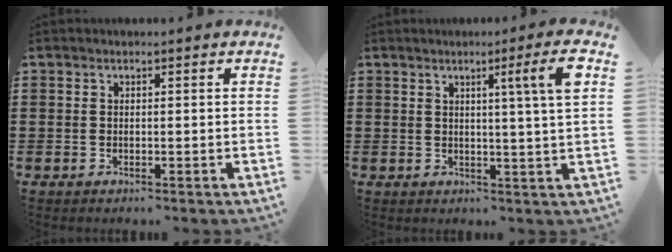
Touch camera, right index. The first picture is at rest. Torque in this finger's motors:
{"motor_torque": [0.96, 0.26, 0.33, 0.08]}